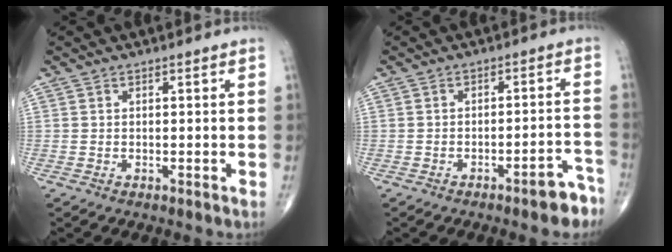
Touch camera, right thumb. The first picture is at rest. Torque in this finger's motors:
{"motor_torque": [0.83, 0.96, 0.46, -0.56, 0.12]}